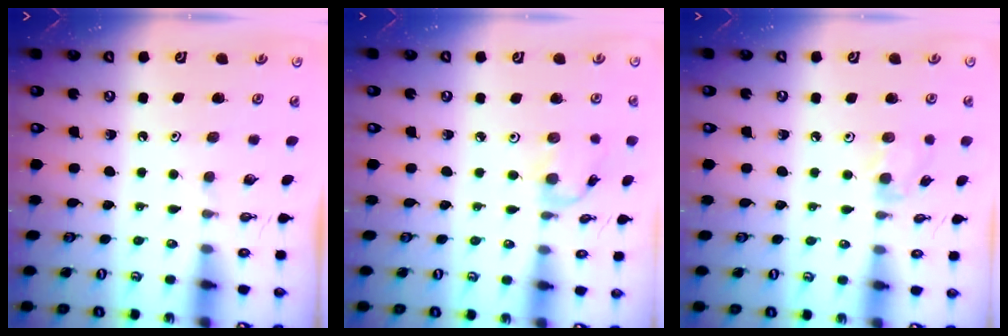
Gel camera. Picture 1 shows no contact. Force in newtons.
{"total": 2.6, "press": 2.6, "slide": 0.3}
{"total": 4.6, "press": 4.5, "slide": 0.6}